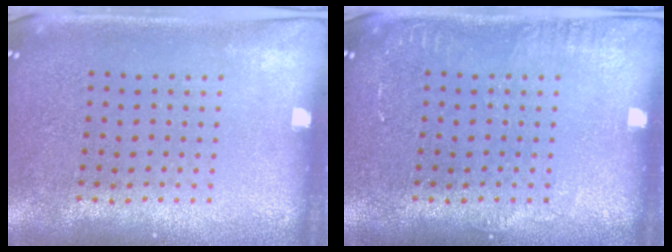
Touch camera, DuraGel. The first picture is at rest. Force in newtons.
{"total": 1.0, "press": 1.0, "slide": 0.2}